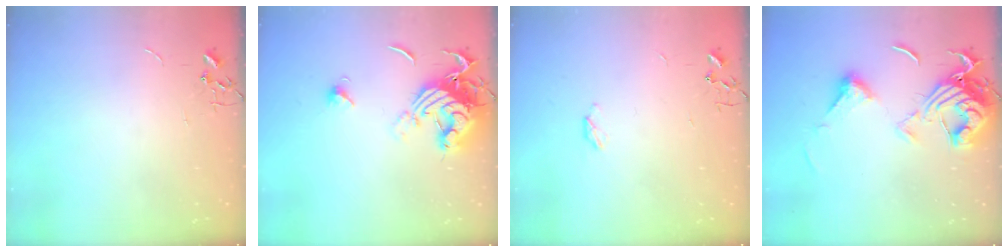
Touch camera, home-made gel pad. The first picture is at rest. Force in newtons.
{"total": 14.2, "press": 14.1, "slide": 1.4}
{"total": 2.9, "press": 2.9, "slide": 0.5}
{"total": 15.4, "press": 15.3, "slide": 1.7}